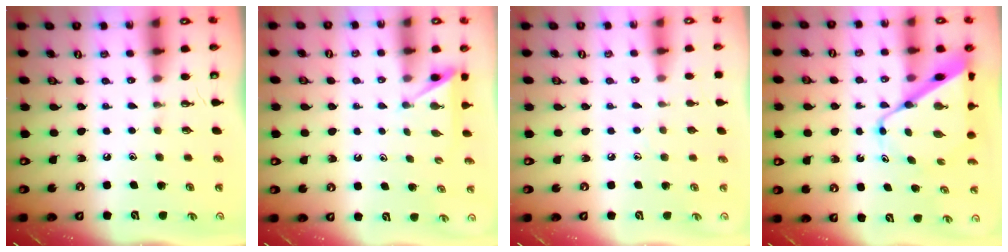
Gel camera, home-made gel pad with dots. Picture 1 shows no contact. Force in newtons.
{"total": 3.1, "press": 3.1, "slide": 0.5}
{"total": 4.9, "press": 4.8, "slide": 0.7}
{"total": 11.4, "press": 11.4, "slide": 1.0}